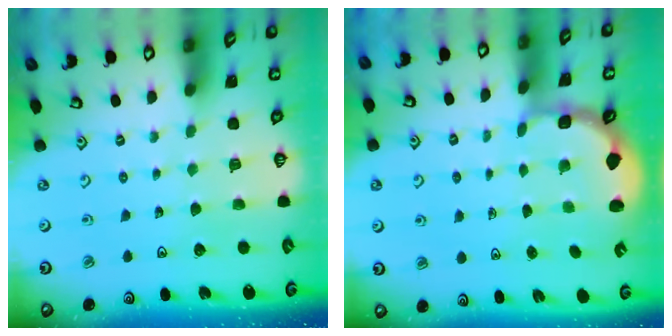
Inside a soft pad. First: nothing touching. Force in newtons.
{"total": 2.7, "press": 2.1, "slide": 1.7}